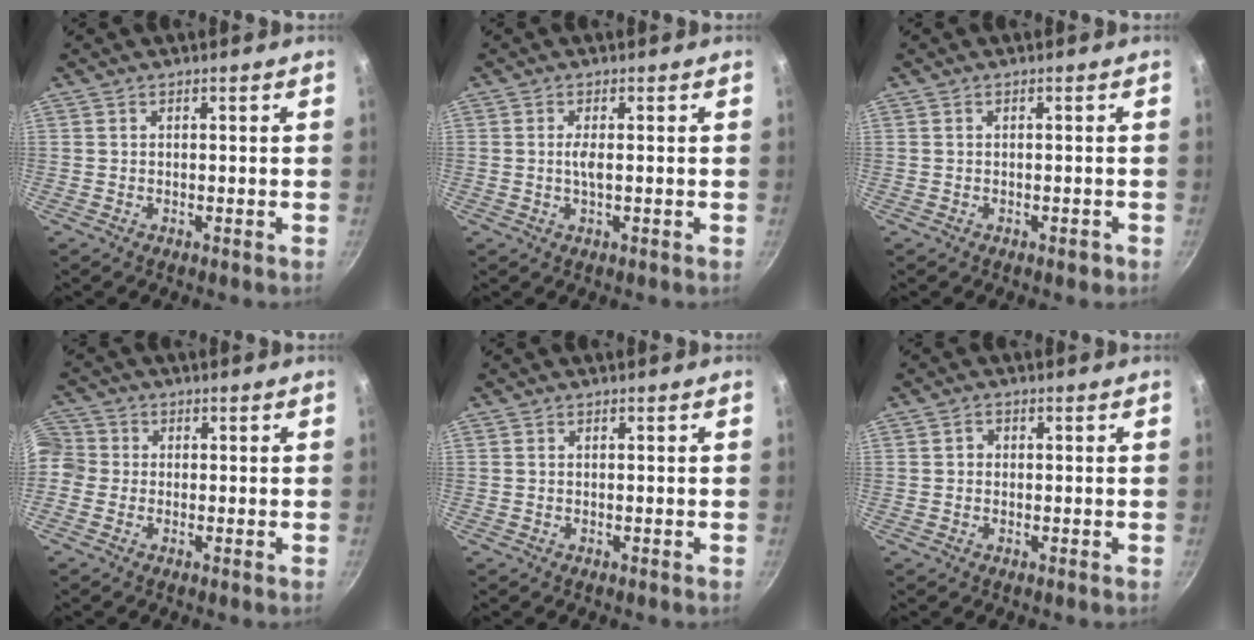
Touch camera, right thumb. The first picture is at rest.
{"total": 2.1, "force": [0.0, 0.5, 2.0], "torque": [-0.046, 0.000, 0.000]}
{"total": 1.1, "force": [-0.6, 0.6, 0.7], "torque": [-0.005, 0.010, -0.003]}
{"total": 8.0, "force": [-0.4, 7.3, 3.1], "torque": [-0.068, 0.021, -0.026]}
{"total": 0.0}
{"total": 1.6, "force": [0.1, 1.5, 0.7], "torque": [-0.006, 0.004, -0.002]}